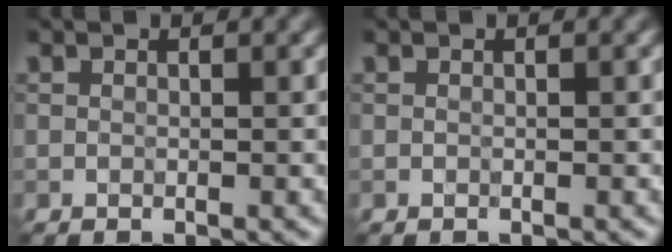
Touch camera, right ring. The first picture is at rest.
{"total": 0.0}